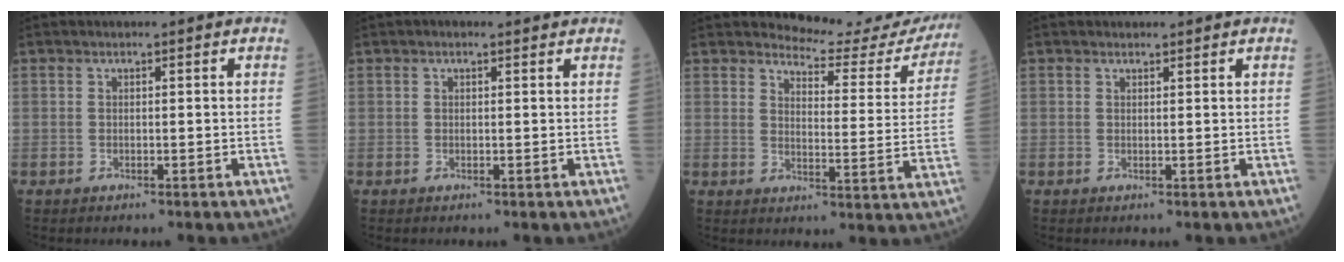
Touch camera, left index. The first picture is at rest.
{"total": 1.4, "force": [1.1, 0.6, 0.7], "torque": [-0.010, 0.013, 0.013]}
{"total": 14.3, "force": [14.2, 1.5, 1.2], "torque": [0.005, -0.082, 0.150]}
{"total": 1.0, "force": [0.9, 0.3, 0.0], "torque": [0.001, 0.000, 0.013]}